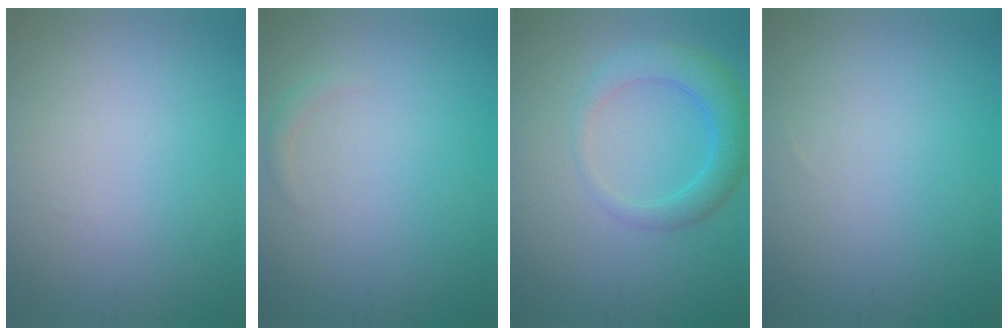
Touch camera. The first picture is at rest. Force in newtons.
{"total": 0.8, "press": 0.8, "slide": 0.1}
{"total": 4.1, "press": 4.1, "slide": 0.2}
{"total": 0.0}